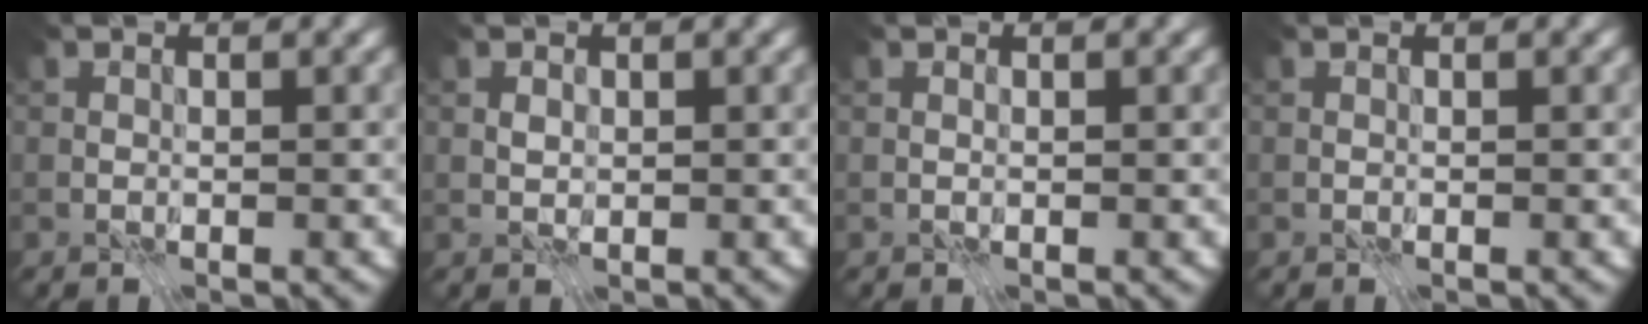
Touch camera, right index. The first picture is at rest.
{"total": 0.8, "force": [0.2, 0.6, 0.5], "torque": [-0.011, 0.000, 0.004]}
{"total": 0.0}
{"total": 0.0}